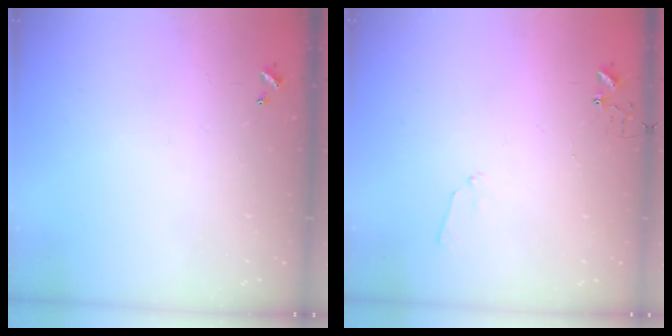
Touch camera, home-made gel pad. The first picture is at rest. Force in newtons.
{"total": 5.0, "press": 5.0, "slide": 0.7}